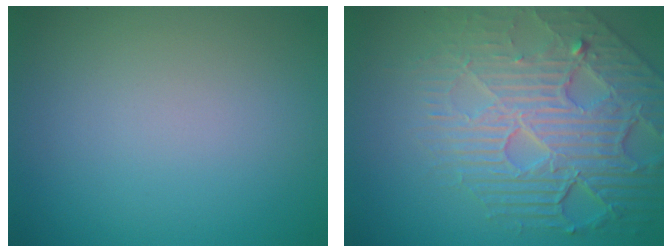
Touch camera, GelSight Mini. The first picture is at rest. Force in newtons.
{"total": 8.0, "press": 5.9, "slide": 5.4}